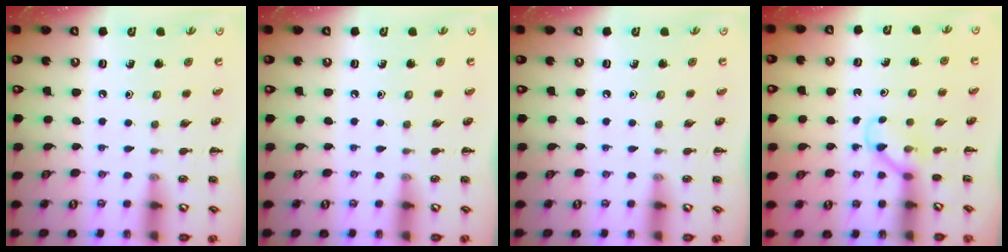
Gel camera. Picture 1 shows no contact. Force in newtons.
{"total": 0.0}
{"total": 0.0}
{"total": 3.5, "press": 3.3, "slide": 1.0}